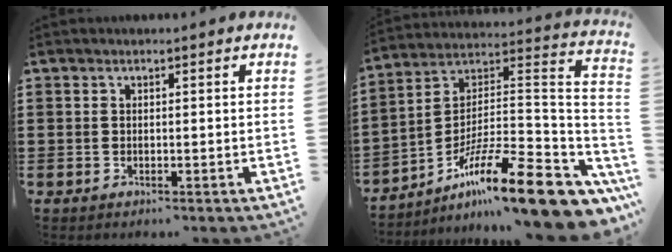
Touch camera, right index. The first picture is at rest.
{"total": 17.5, "force": [-11.1, 2.9, 13.2], "torque": [-0.222, 0.024, -0.193]}